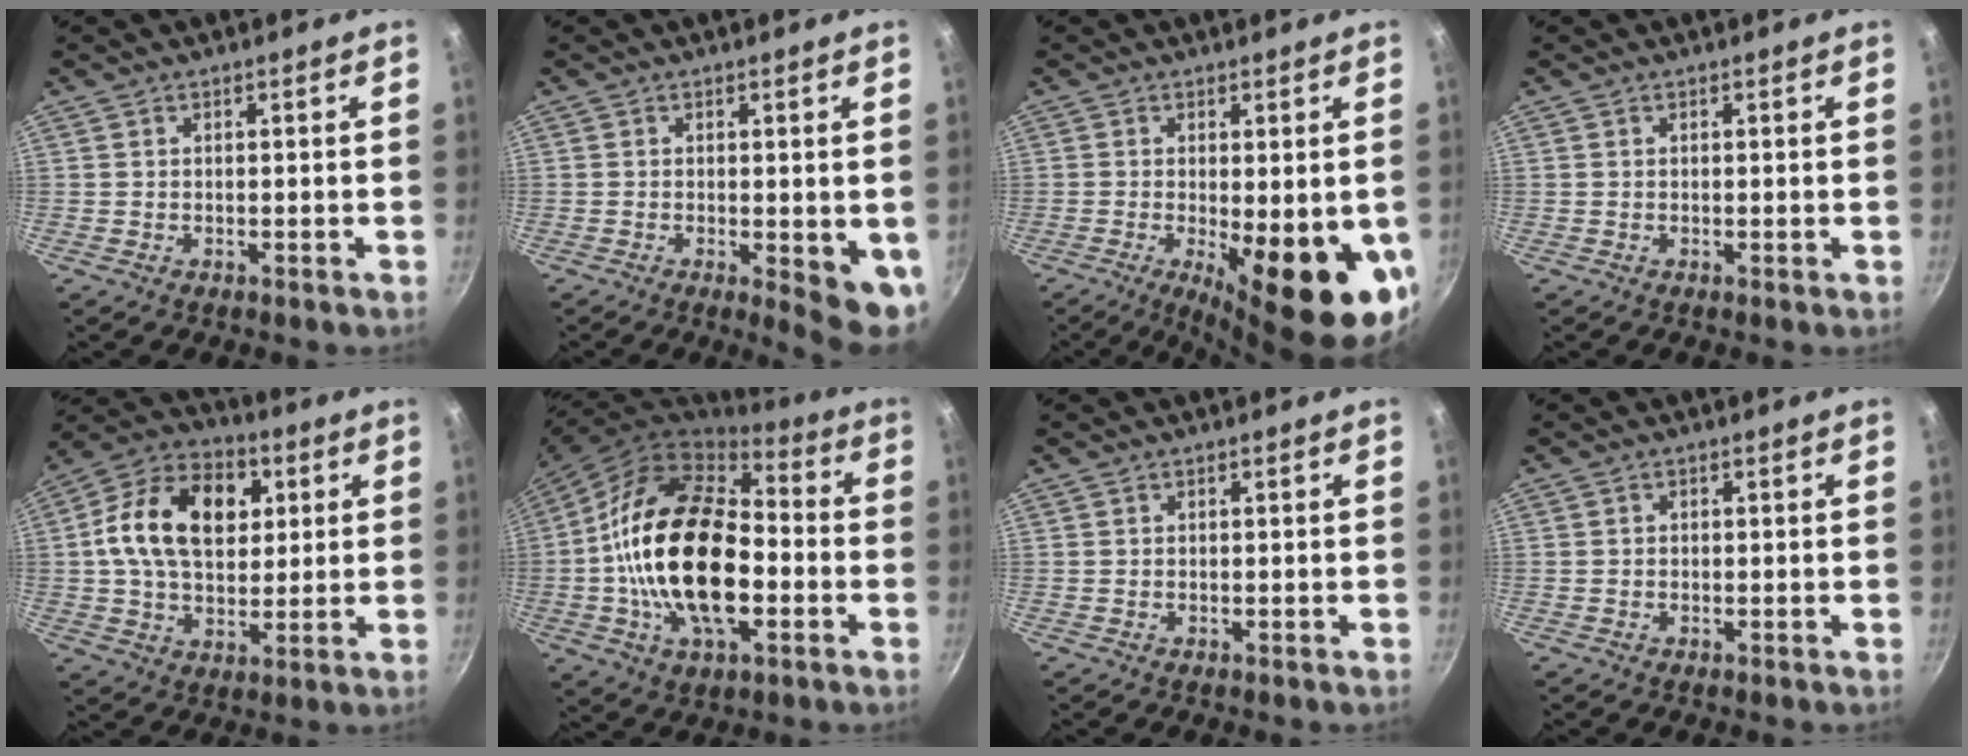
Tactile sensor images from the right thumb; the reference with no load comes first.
{"total": 7.1, "force": [-0.9, 2.3, 6.6], "torque": [-0.073, -0.010, -0.007]}
{"total": 16.8, "force": [-3.6, 5.2, 15.5], "torque": [-0.191, -0.022, -0.038]}
{"total": 0.0}
{"total": 18.8, "force": [4.0, 12.8, 13.2], "torque": [-0.194, 0.016, 0.053]}
{"total": 25.2, "force": [-3.2, 14.6, 20.2], "torque": [-0.355, 0.038, -0.061]}
{"total": 0.0}
{"total": 0.5, "force": [-0.2, 0.5, 0.2], "torque": [-0.003, 0.002, -0.004]}